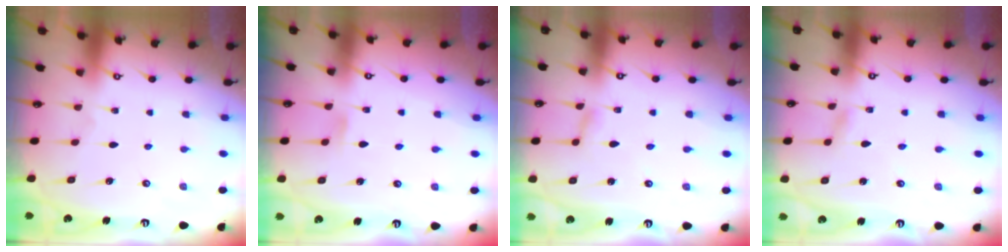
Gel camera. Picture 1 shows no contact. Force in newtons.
{"total": 4.3, "press": 4.2, "slide": 0.6}
{"total": 1.8, "press": 1.7, "slide": 0.1}
{"total": 1.5, "press": 1.5, "slide": 0.1}